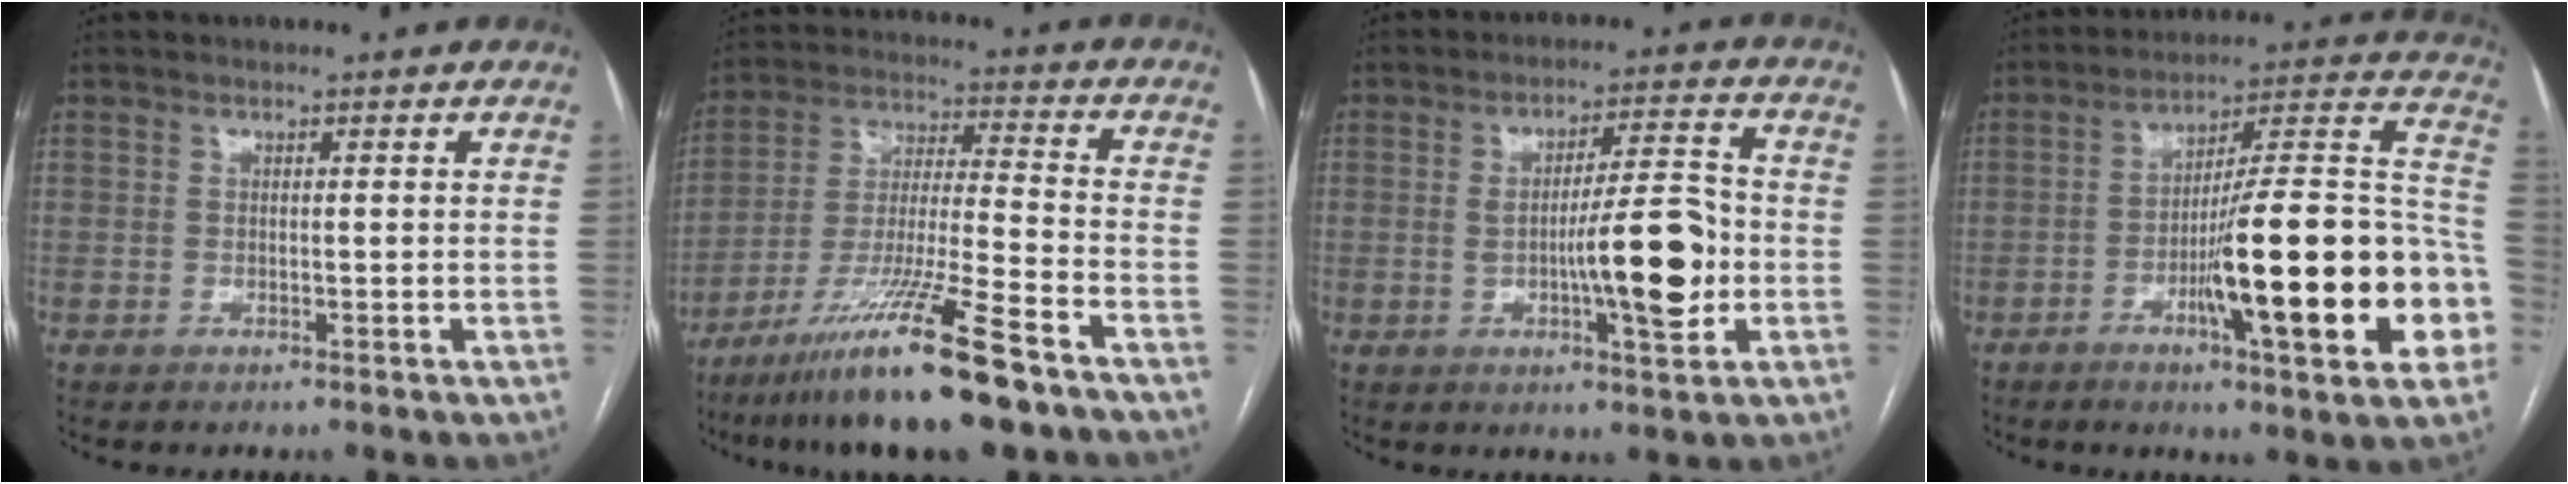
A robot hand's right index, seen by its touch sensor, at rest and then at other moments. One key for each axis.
{"total": 16.5, "fx": -11.4, "fy": 0.0, "fz": 12.0, "tx": -0.238, "ty": -0.036, "tz": -0.207}
{"total": 10.6, "fx": -1.9, "fy": 1.6, "fz": 10.4, "tx": -0.157, "ty": 0.006, "tz": -0.027}
{"total": 24.3, "fx": -7.2, "fy": 2.9, "fz": 23.0, "tx": -0.271, "ty": 0.016, "tz": -0.102}